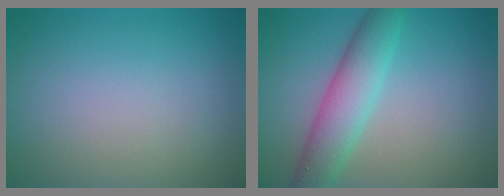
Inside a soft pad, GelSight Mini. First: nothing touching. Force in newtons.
{"total": 4.8, "press": 4.8, "slide": 0.1}